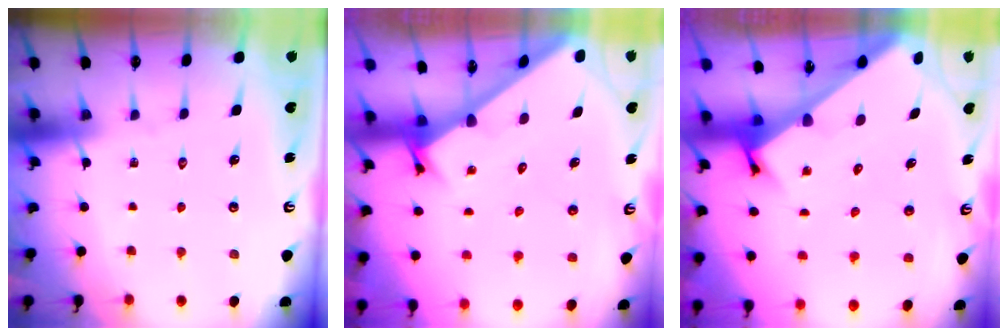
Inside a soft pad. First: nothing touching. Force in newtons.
{"total": 2.4, "press": 2.4, "slide": 0.1}
{"total": 2.9, "press": 2.9, "slide": 0.2}